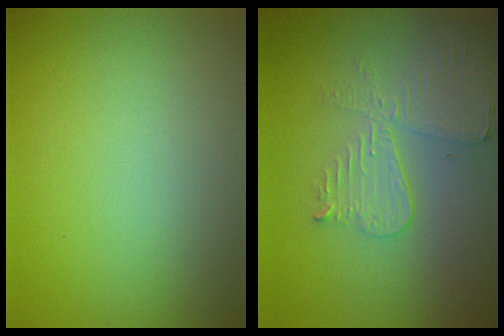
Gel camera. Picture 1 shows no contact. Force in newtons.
{"total": 3.9, "press": 3.4, "slide": 1.8}